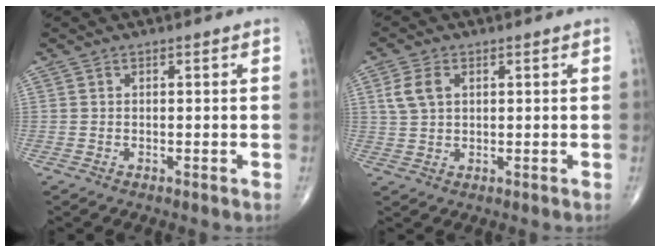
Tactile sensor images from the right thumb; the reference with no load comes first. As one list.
[{"total": 4.7, "force": [1.5, 3.1, 3.3], "torque": [-0.068, 0.005, 0.031]}]